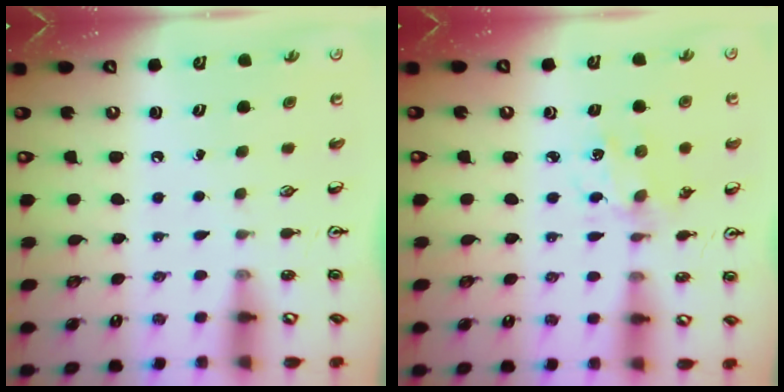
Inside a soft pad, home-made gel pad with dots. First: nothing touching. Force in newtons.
{"total": 2.1, "press": 2.0, "slide": 0.6}